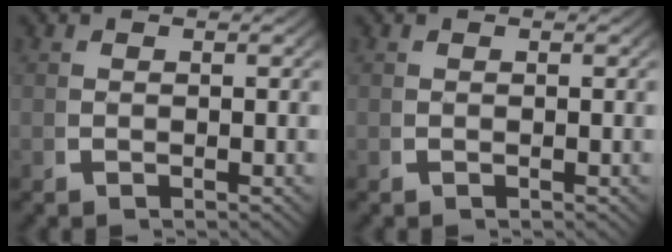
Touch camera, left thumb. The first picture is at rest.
{"total": 0.0}